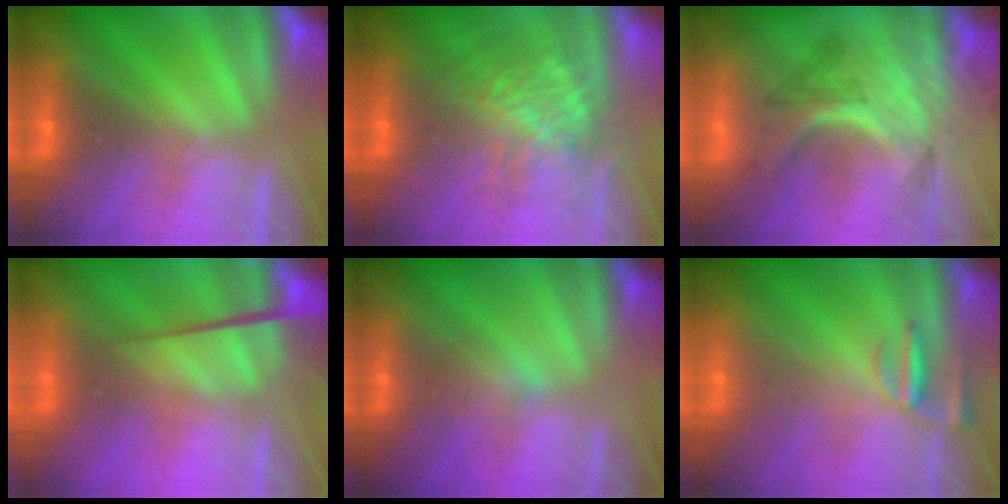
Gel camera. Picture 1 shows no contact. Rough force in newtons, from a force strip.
{"total": 5.8}
{"total": 3.2}
{"total": 3.8}
{"total": 2.9}
{"total": 2.4}